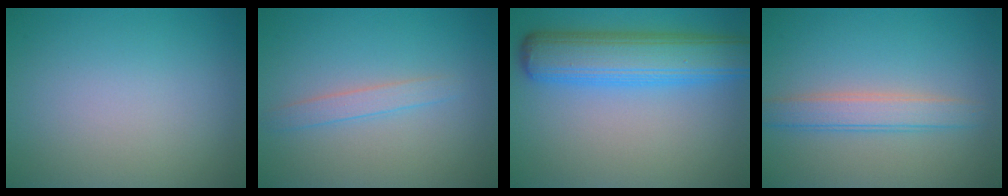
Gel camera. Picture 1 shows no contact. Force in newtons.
{"total": 1.6, "press": 1.6, "slide": 0.1}
{"total": 8.9, "press": 8.9, "slide": 0.3}
{"total": 2.9, "press": 2.9, "slide": 0.1}